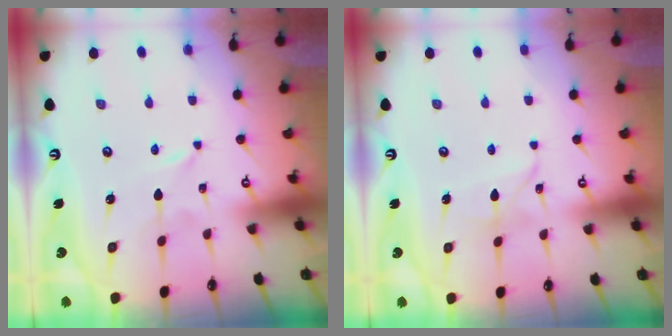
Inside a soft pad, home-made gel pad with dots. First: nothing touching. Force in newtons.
{"total": 4.0, "press": 4.0, "slide": 0.2}